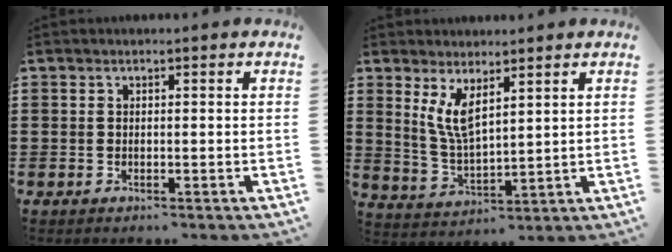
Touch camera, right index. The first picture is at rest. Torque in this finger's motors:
{"motor_torque": [0.19, 0.07, 0.40, 0.10]}